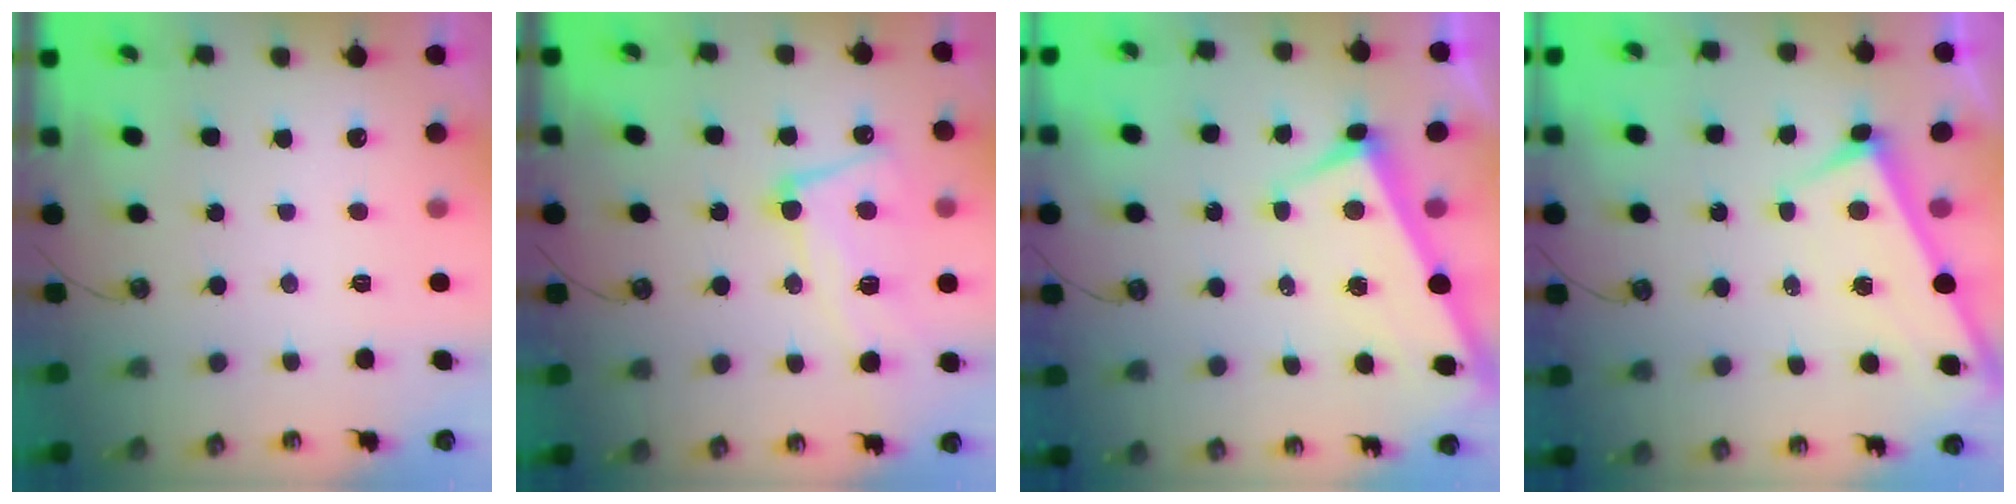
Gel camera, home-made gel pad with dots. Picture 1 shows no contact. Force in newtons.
{"total": 10.5, "press": 10.4, "slide": 1.1}
{"total": 2.9, "press": 2.8, "slide": 0.9}
{"total": 2.9, "press": 2.9, "slide": 0.1}